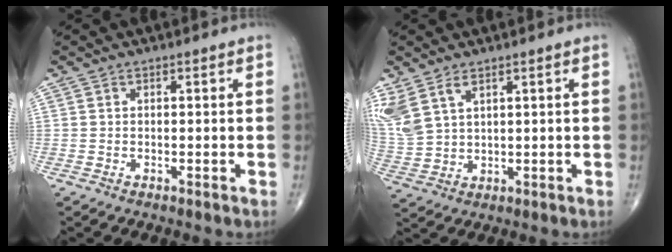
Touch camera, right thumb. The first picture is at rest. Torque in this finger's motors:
{"motor_torque": [0.13, 2.07, 0.74, 0.64, 0.09]}